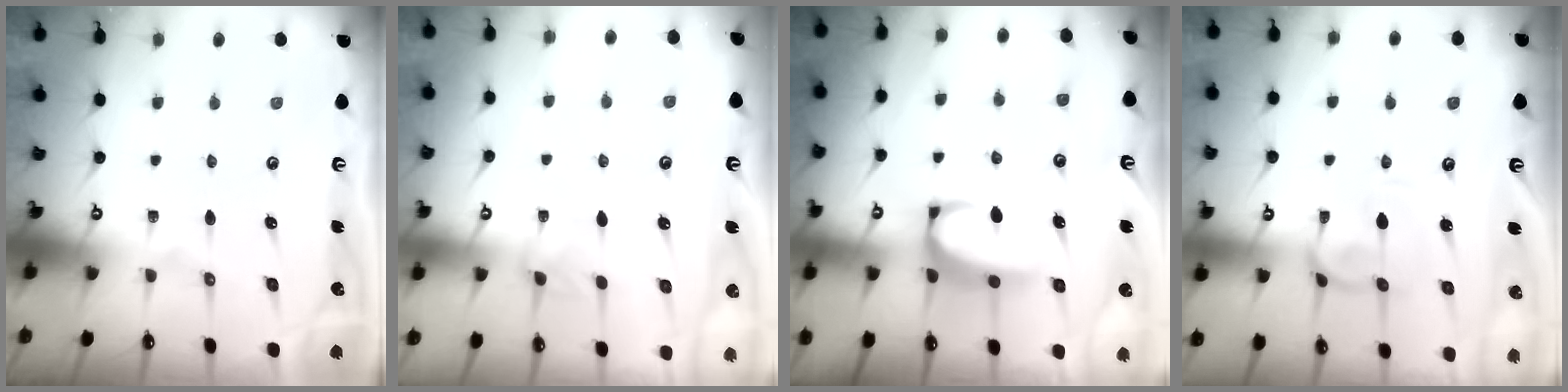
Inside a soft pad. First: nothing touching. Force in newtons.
{"total": 2.5, "press": 2.5, "slide": 0.5}
{"total": 2.5, "press": 2.4, "slide": 0.8}
{"total": 2.2, "press": 2.0, "slide": 0.7}